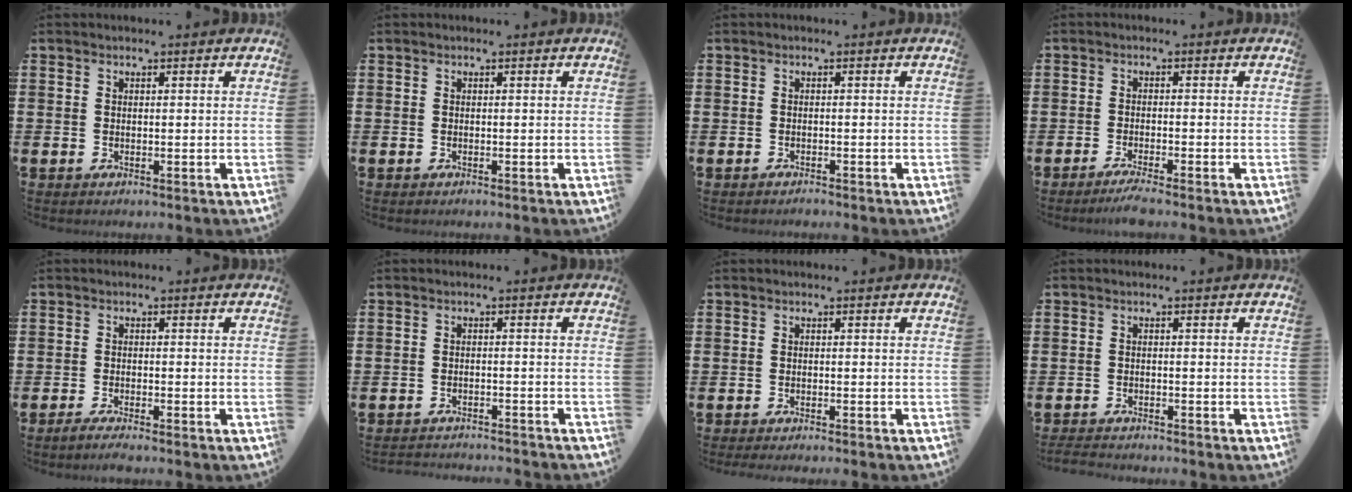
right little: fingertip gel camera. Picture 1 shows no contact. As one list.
[{"total": 0.0}, {"total": 0.5, "force": [-0.5, 0.1, -0.1], "torque": [-0.003, -0.001, -0.010]}, {"total": 2.2, "force": [-1.7, 0.0, 1.4], "torque": [-0.024, 0.002, -0.031]}, {"total": 1.4, "force": [-1.2, 0.0, 0.7], "torque": [-0.013, 0.002, -0.024]}, {"total": 1.8, "force": [-1.8, -0.1, -0.2], "torque": [-0.001, 0.003, -0.040]}, {"total": 0.8, "force": [-0.7, -0.1, 0.2], "torque": [-0.002, -0.003, -0.014]}, {"total": 1.4, "force": [-1.4, 0.1, 0.3], "torque": [-0.007, 0.004, -0.029]}]